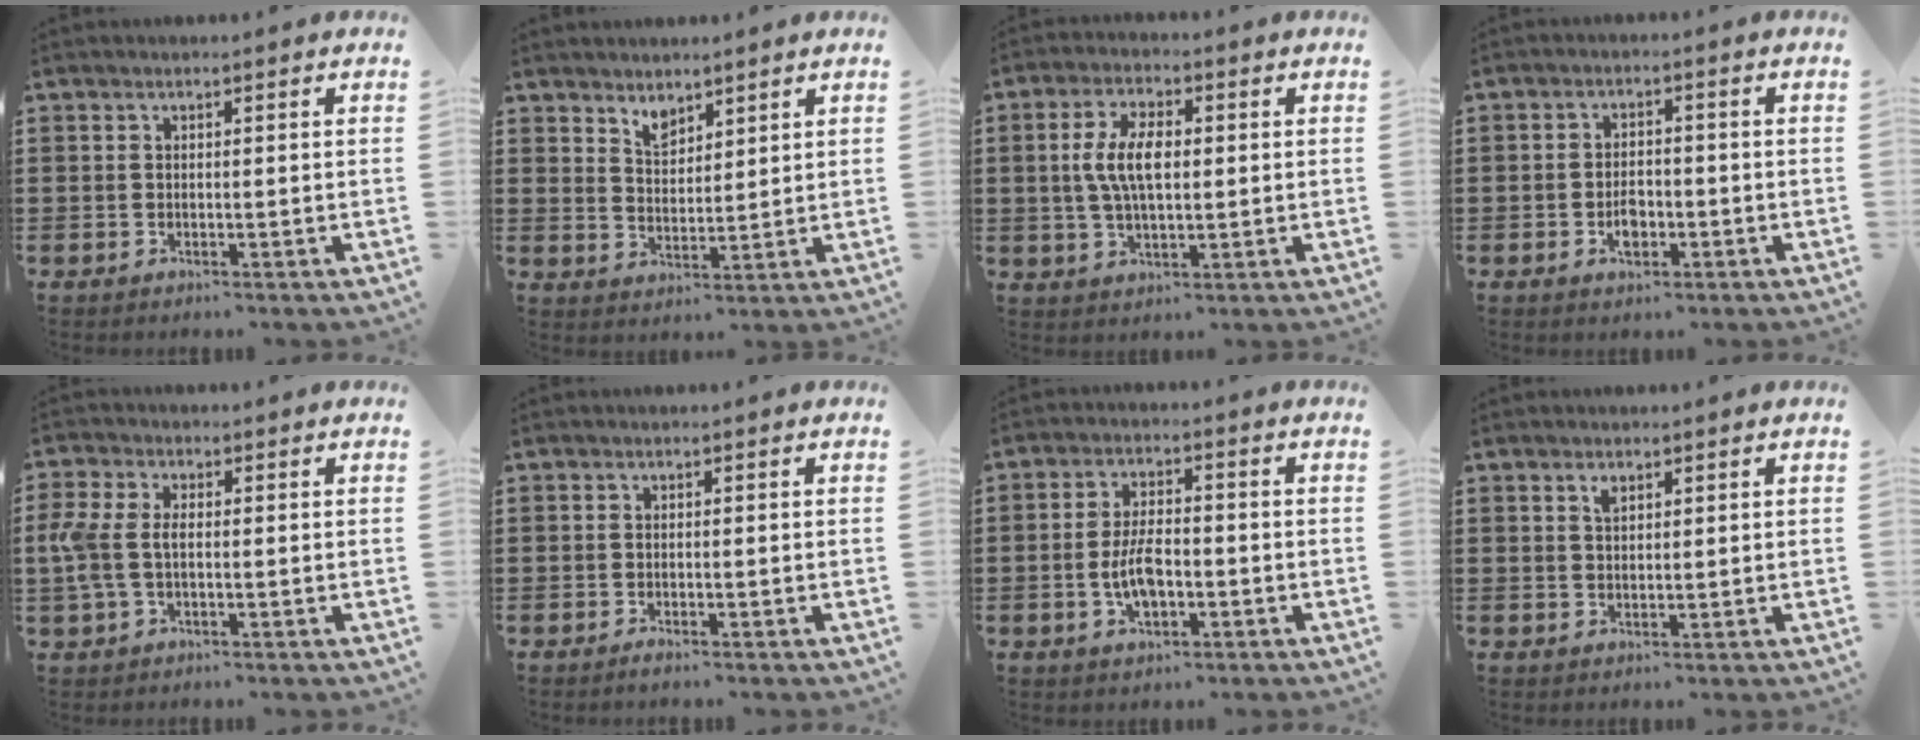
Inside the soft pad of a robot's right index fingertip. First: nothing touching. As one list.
[{"total": 3.1, "force": [2.8, 1.4, 0.6], "torque": [-0.022, 0.002, 0.052]}, {"total": 7.3, "force": [0.5, 3.3, 6.5], "torque": [-0.138, 0.007, 0.003]}, {"total": 3.3, "force": [-1.2, 1.7, 2.6], "torque": [-0.049, 0.001, -0.021]}, {"total": 4.8, "force": [-0.5, 2.8, 3.9], "torque": [-0.111, -0.006, -0.019]}, {"total": 0.6, "force": [-0.6, 0.0, 0.3], "torque": [-0.007, -0.004, -0.010]}, {"total": 5.9, "force": [-1.5, 2.6, 5.1], "torque": [-0.110, -0.001, -0.031]}, {"total": 1.6, "force": [1.0, 0.7, 0.9], "torque": [-0.021, 0.004, 0.017]}]